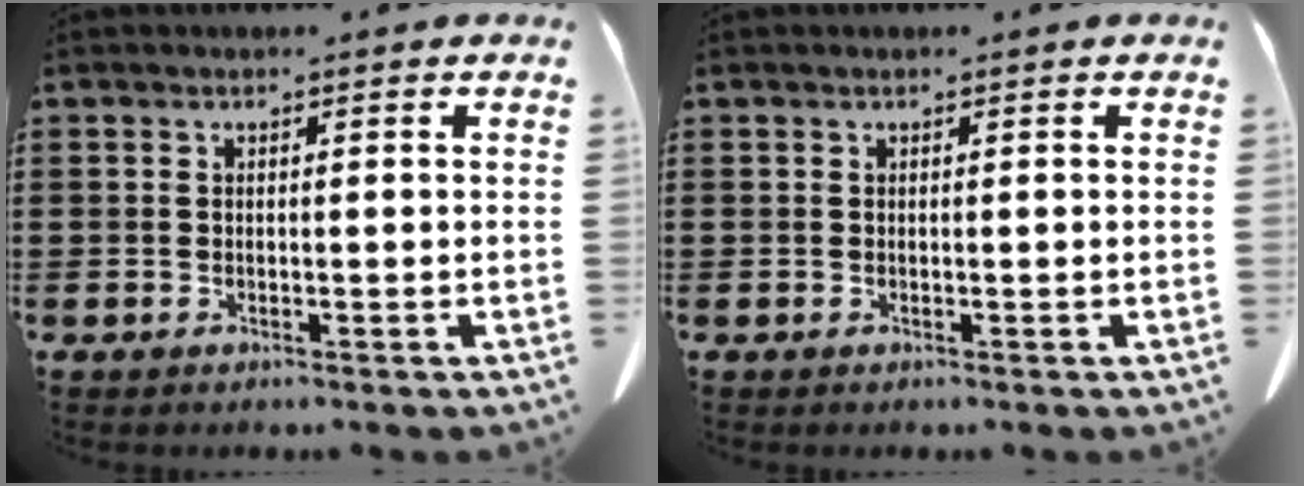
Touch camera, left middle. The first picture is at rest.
{"total": 0.0}